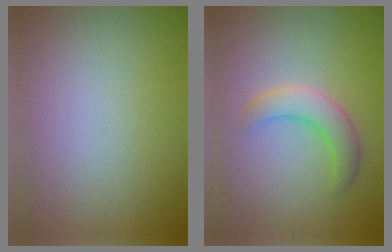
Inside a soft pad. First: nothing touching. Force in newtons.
{"total": 3.3, "press": 3.3, "slide": 0.2}